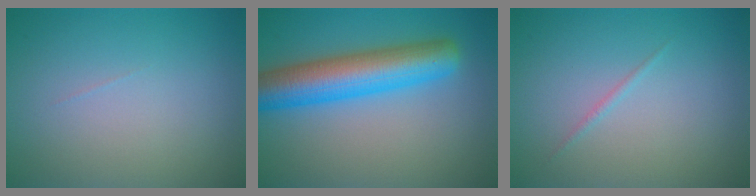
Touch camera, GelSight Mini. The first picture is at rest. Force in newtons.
{"total": 8.0, "press": 8.0, "slide": 0.2}
{"total": 0.6, "press": 0.6, "slide": 0.0}